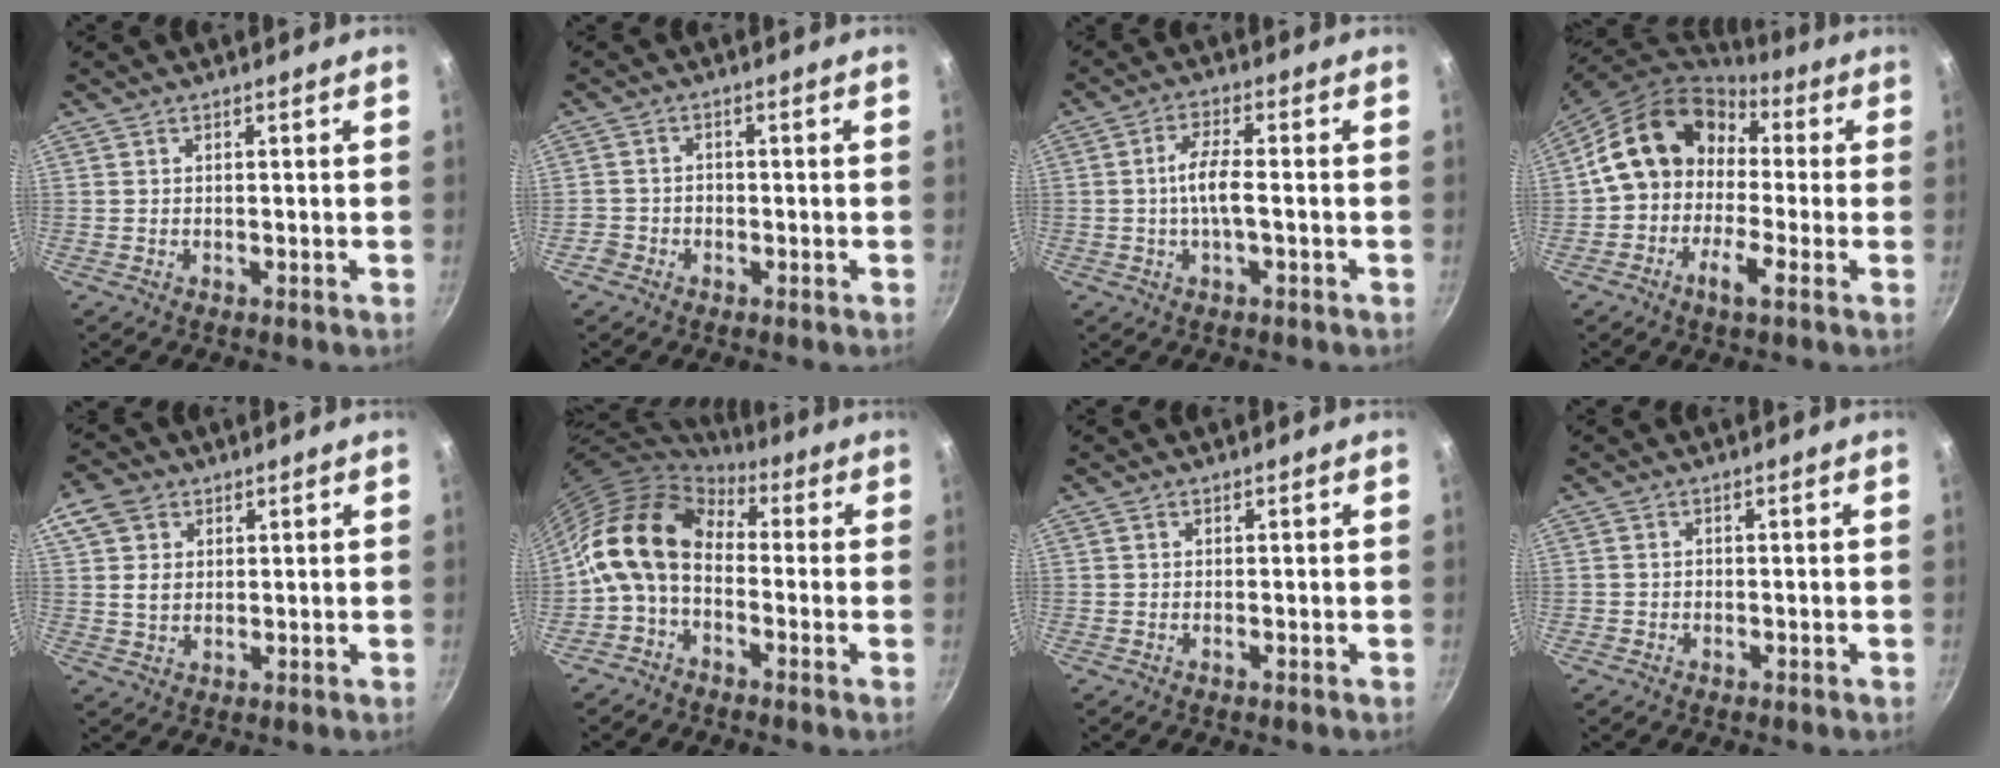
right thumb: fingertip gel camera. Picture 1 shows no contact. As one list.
[{"total": 2.5, "force": [-1.4, 2.0, 0.5], "torque": [0.001, 0.020, -0.025]}, {"total": 5.6, "force": [-0.8, 1.7, 5.3], "torque": [-0.109, 0.017, -0.022]}, {"total": 14.3, "force": [-0.2, 9.9, 10.3], "torque": [-0.165, 0.050, -0.022]}, {"total": 8.2, "force": [2.3, 6.6, 4.2], "torque": [-0.063, 0.002, 0.033]}, {"total": 12.7, "force": [-0.4, 8.9, 9.1], "torque": [-0.150, 0.035, -0.030]}, {"total": 0.0}, {"total": 0.7, "force": [-0.4, 0.6, 0.1], "torque": [-0.001, 0.003, -0.007]}]